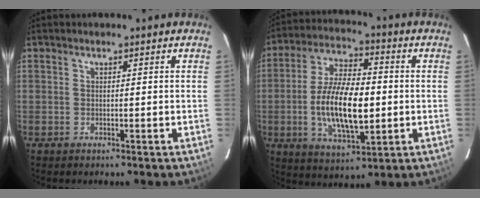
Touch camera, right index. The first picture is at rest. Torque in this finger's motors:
{"motor_torque": [1.64, -0.50, 1.05, 0.21]}